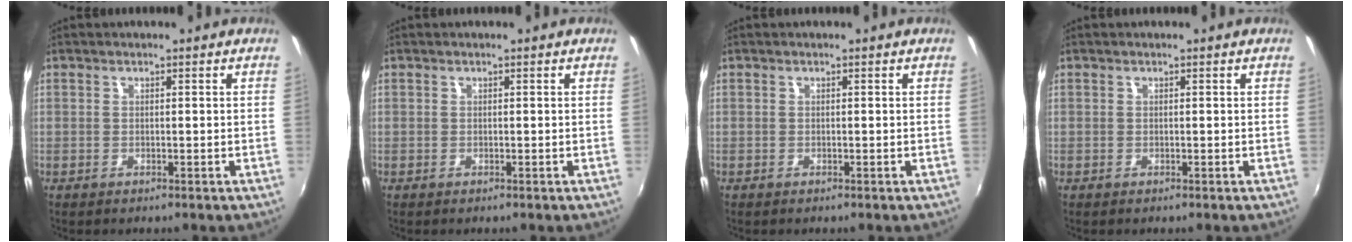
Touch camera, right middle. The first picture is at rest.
{"total": 0.0}
{"total": 0.0}
{"total": 0.0}